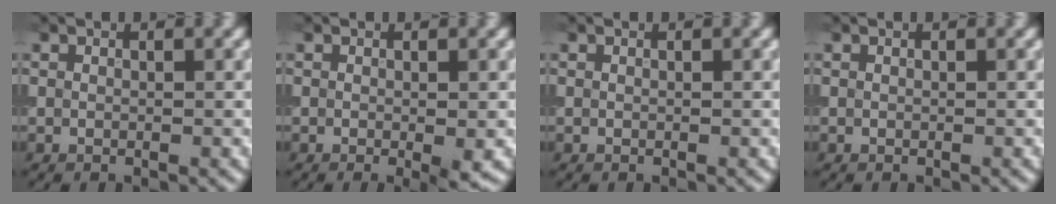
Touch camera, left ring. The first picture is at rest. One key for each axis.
{"total": 1.6, "fx": -0.3, "fy": 0.2, "fz": 1.6, "tx": -0.023, "ty": -0.009, "tz": -0.004}
{"total": 0.0}
{"total": 0.0}